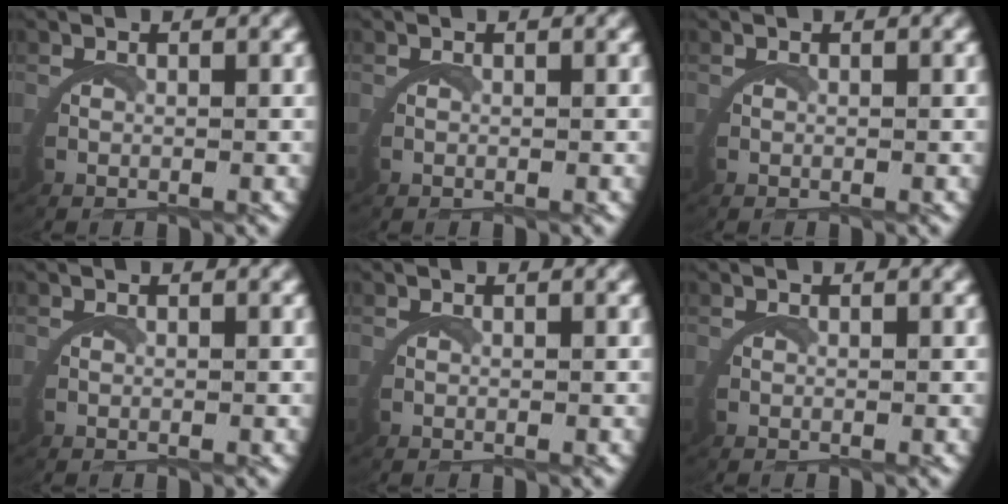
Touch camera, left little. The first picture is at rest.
{"total": 0.0}
{"total": 0.0}
{"total": 0.0}
{"total": 0.0}
{"total": 0.0}